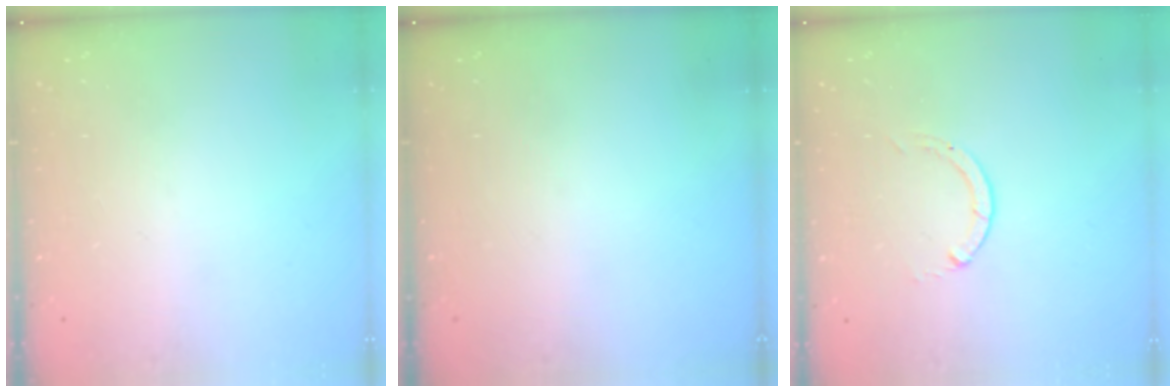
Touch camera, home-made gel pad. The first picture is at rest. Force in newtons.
{"total": 0.0}
{"total": 0.0}